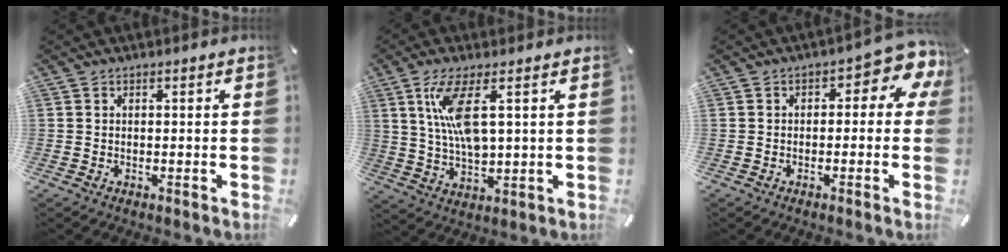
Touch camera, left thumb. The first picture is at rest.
{"total": 10.6, "force": [2.9, 3.9, 9.4], "torque": [-0.196, -0.007, 0.046]}
{"total": 6.1, "force": [1.6, 3.1, 5.0], "torque": [-0.070, -0.012, 0.019]}